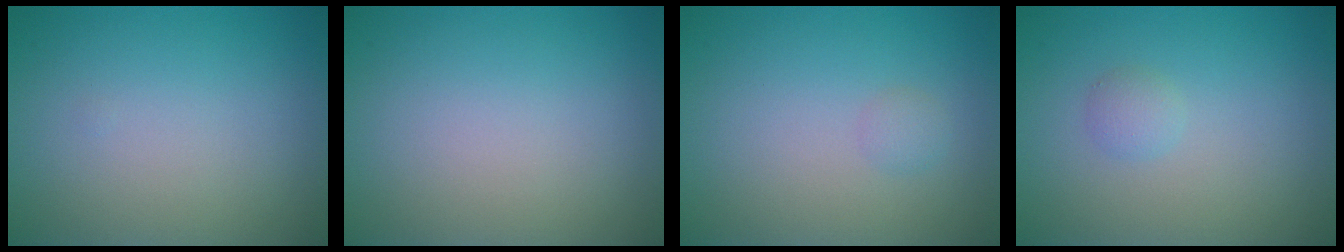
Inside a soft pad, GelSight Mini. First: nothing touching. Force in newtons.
{"total": 0.0}
{"total": 0.8, "press": 0.8, "slide": 0.1}
{"total": 1.0, "press": 1.0, "slide": 0.1}